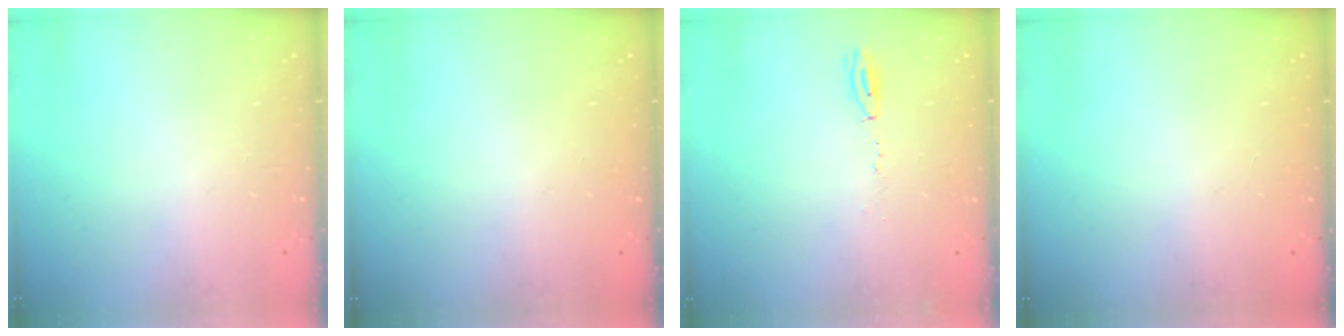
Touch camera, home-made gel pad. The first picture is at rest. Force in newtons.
{"total": 0.0}
{"total": 3.9, "press": 3.8, "slide": 0.9}
{"total": 0.0}